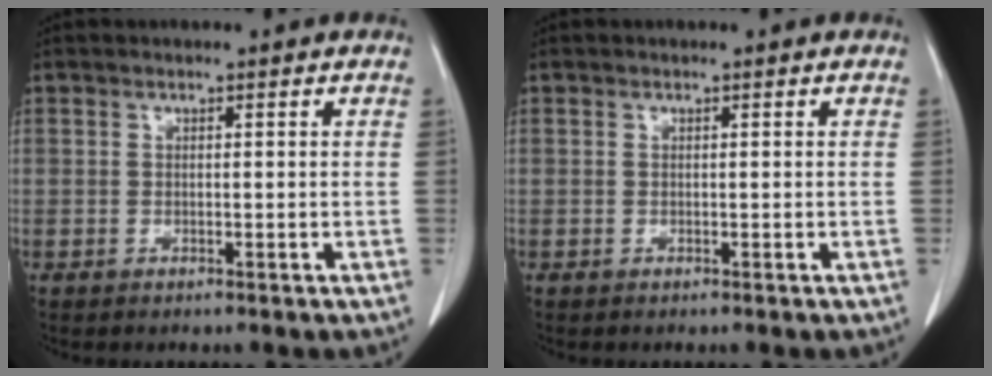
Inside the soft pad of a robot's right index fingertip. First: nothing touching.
{"total": 0.0}